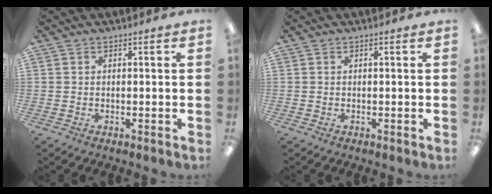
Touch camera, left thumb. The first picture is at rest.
{"total": 0.0}